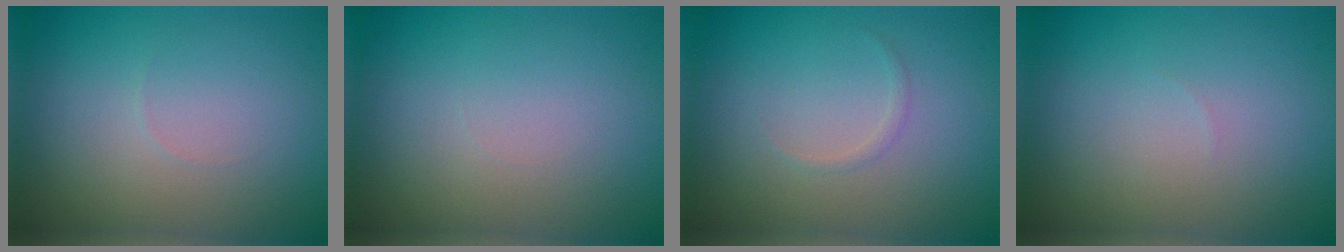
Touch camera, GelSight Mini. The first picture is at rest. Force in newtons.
{"total": 0.0}
{"total": 0.6, "press": 0.6, "slide": 0.1}
{"total": 0.0}